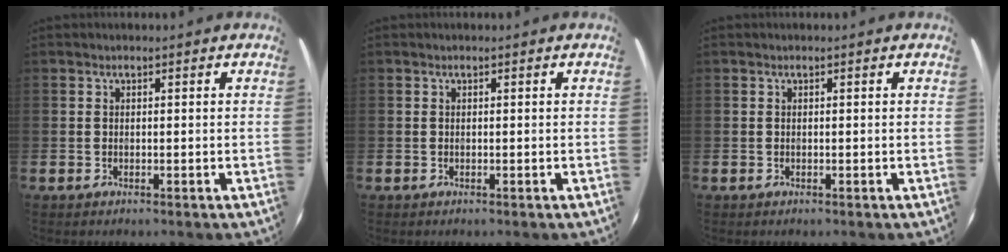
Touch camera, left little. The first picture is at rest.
{"total": 0.0}
{"total": 0.0}